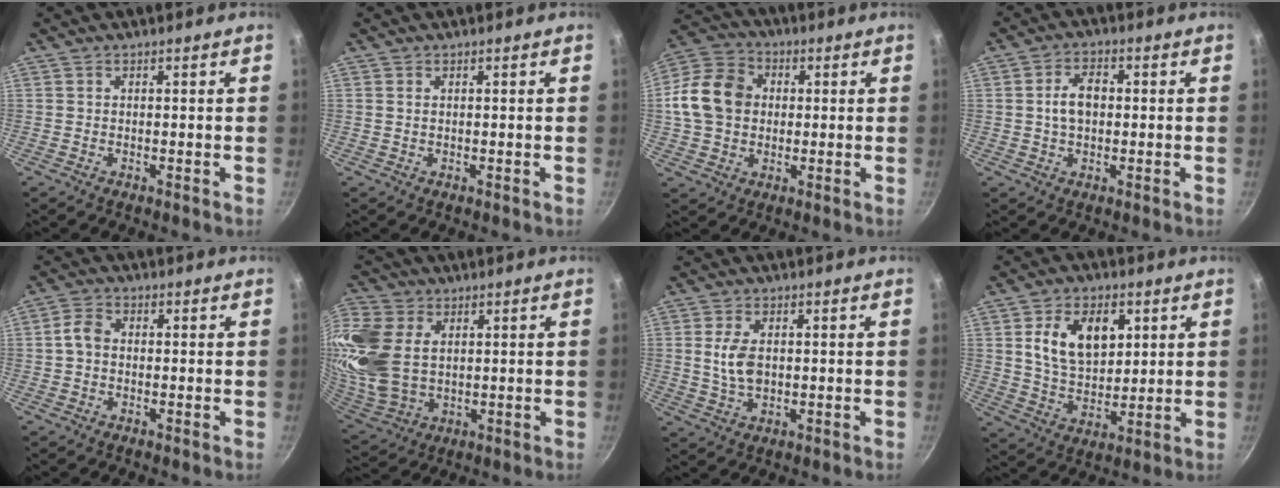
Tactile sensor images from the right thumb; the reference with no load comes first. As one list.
[{"total": 0.6, "force": [0.2, 0.4, 0.5], "torque": [-0.009, 0.001, 0.003]}, {"total": 13.2, "force": [0.8, 10.6, 7.7], "torque": [-0.119, 0.019, 0.000]}, {"total": 5.8, "force": [0.2, 3.7, 4.4], "torque": [-0.061, 0.012, 0.000]}, {"total": 3.7, "force": [-0.2, 2.8, 2.4], "torque": [-0.045, 0.014, -0.010]}, {"total": 18.9, "force": [3.9, 13.3, 12.9], "torque": [-0.287, -0.013, 0.082]}, {"total": 6.0, "force": [0.6, 3.6, 4.8], "torque": [-0.091, -0.001, 0.013]}, {"total": 13.0, "force": [3.9, 8.4, 9.1], "torque": [-0.126, -0.015, 0.069]}]